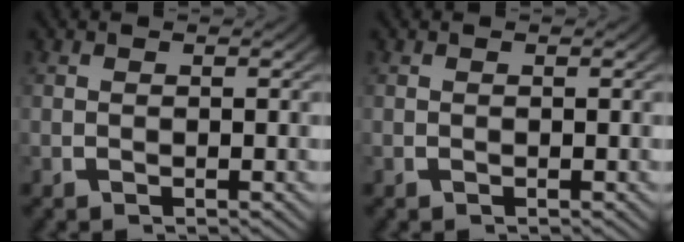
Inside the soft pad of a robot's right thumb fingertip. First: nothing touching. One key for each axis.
{"total": 0.0}